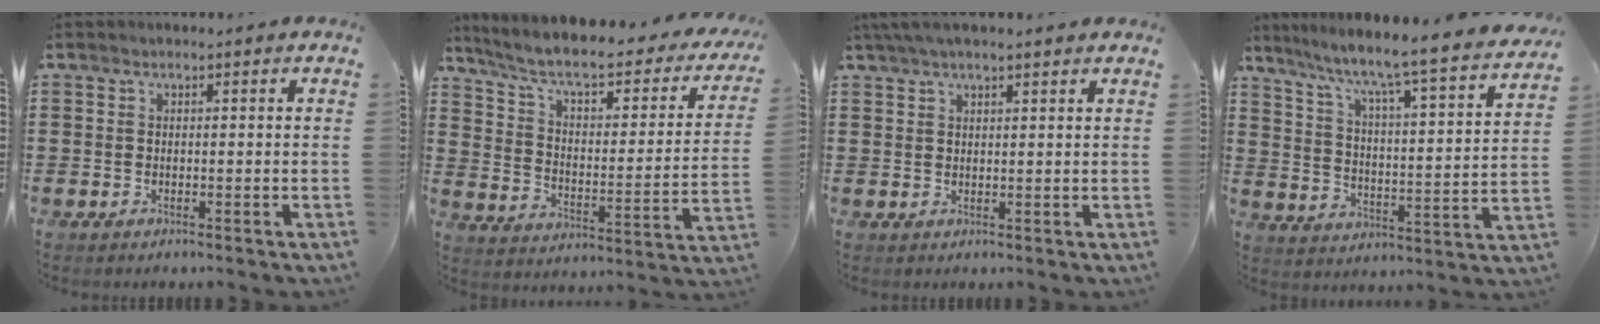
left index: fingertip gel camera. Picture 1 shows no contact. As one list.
[{"total": 6.5, "force": [5.2, 1.2, 3.8], "torque": [-0.096, -0.036, 0.082]}, {"total": 3.1, "force": [2.5, 0.4, 1.8], "torque": [-0.041, 0.005, 0.046]}, {"total": 5.3, "force": [4.6, -0.8, 2.5], "torque": [-0.072, -0.055, 0.062]}]